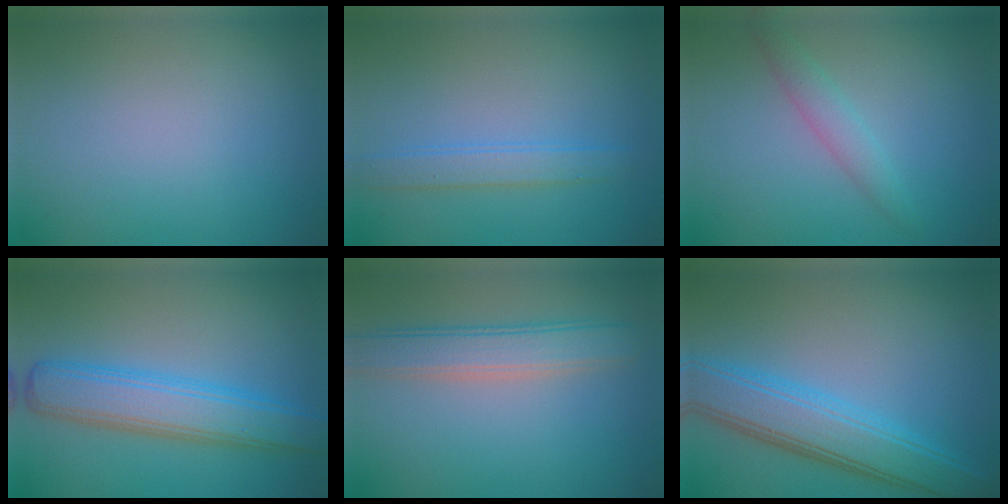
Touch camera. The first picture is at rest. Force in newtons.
{"total": 2.2, "press": 2.2, "slide": 0.1}
{"total": 2.0, "press": 2.0, "slide": 0.0}
{"total": 6.1, "press": 6.1, "slide": 0.2}
{"total": 4.2, "press": 4.2, "slide": 0.3}
{"total": 6.7, "press": 6.7, "slide": 0.4}